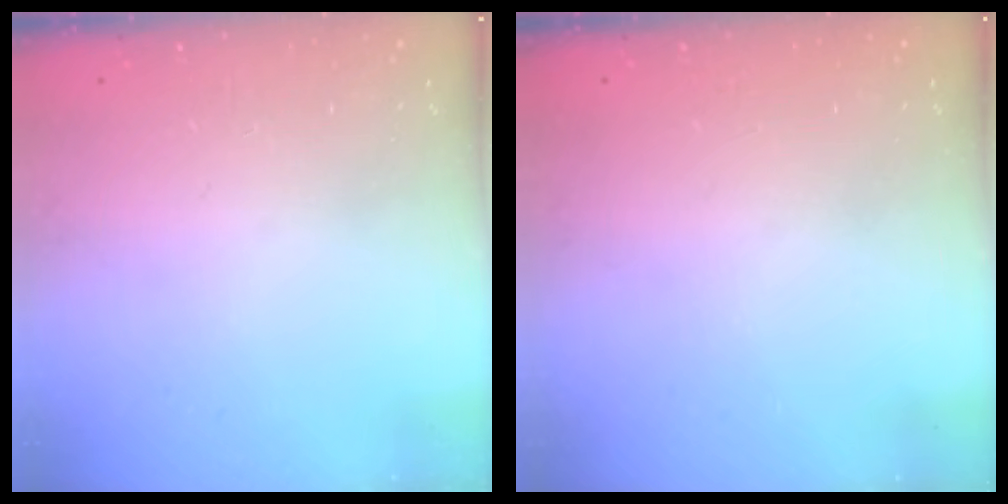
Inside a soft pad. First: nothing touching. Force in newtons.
{"total": 0.0}